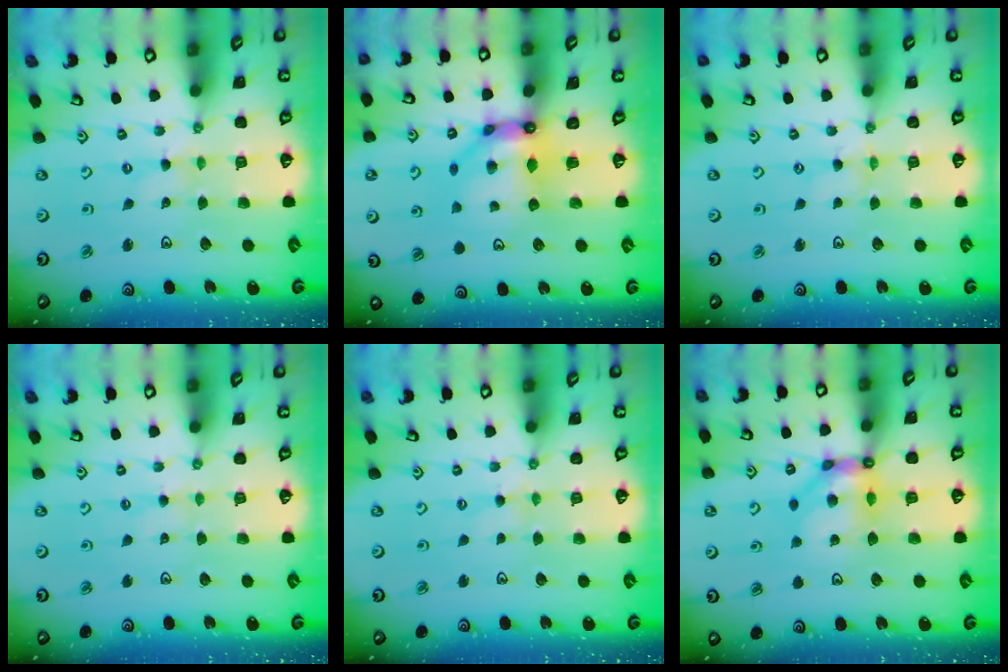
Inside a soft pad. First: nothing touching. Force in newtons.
{"total": 10.6, "press": 10.5, "slide": 0.9}
{"total": 1.1, "press": 1.1, "slide": 0.1}
{"total": 1.4, "press": 1.4, "slide": 0.2}
{"total": 1.8, "press": 1.8, "slide": 0.4}
{"total": 10.3, "press": 10.3, "slide": 1.0}